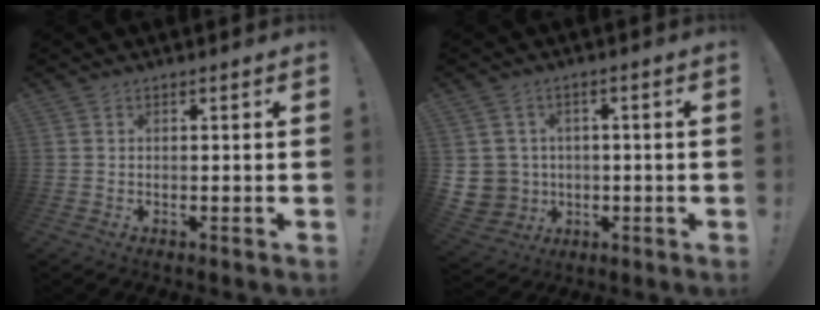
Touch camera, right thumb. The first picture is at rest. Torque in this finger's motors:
{"motor_torque": [2.43, 2.32, 0.77, 0.03, 0.16]}